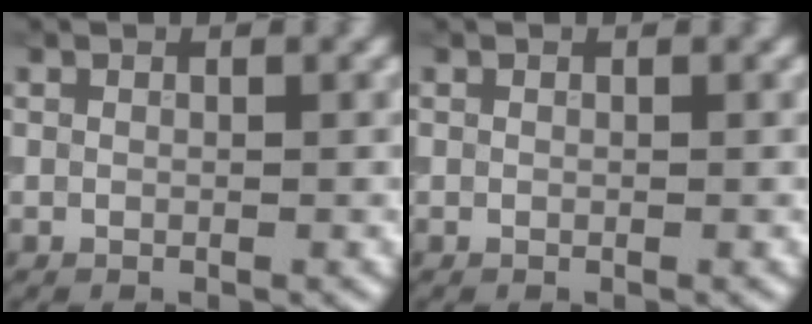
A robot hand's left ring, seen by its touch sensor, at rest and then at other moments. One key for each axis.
{"total": 0.0}